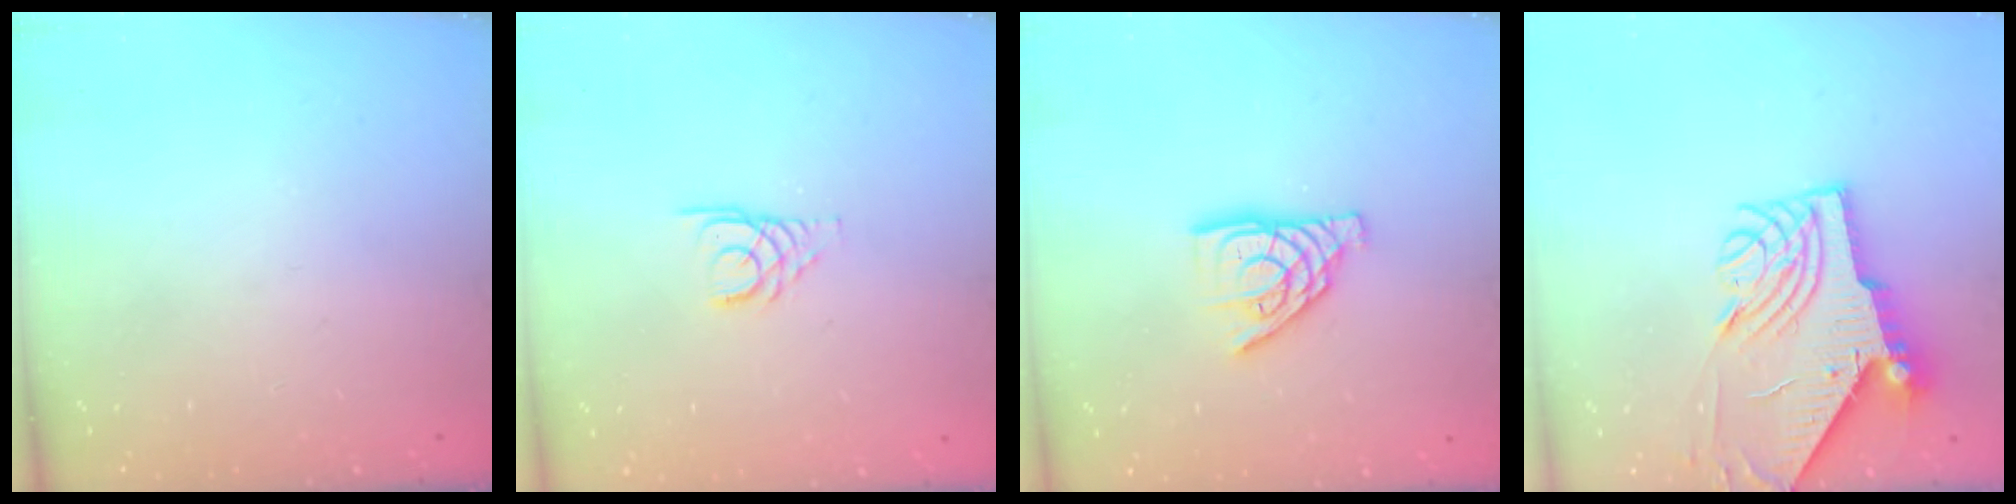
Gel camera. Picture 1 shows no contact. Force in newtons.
{"total": 3.2, "press": 3.2, "slide": 0.3}
{"total": 10.8, "press": 10.8, "slide": 0.8}
{"total": 11.4, "press": 11.3, "slide": 1.2}